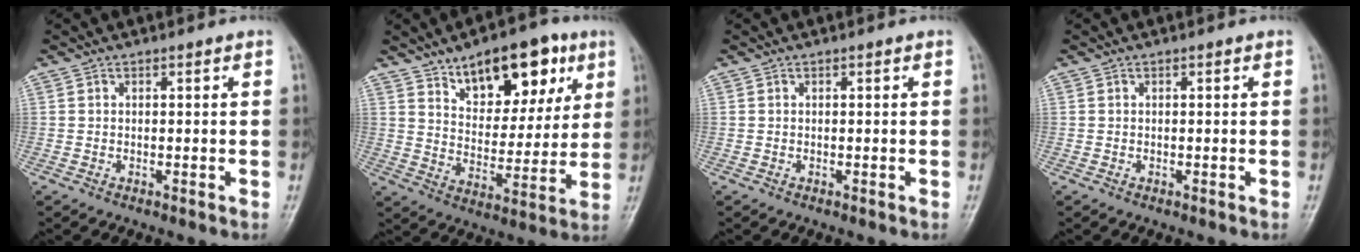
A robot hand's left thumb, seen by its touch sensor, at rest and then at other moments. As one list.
[{"total": 16.6, "force": [9.1, 8.5, 11.0], "torque": [-0.109, -0.039, 0.143]}, {"total": 0.0}, {"total": 0.0}]